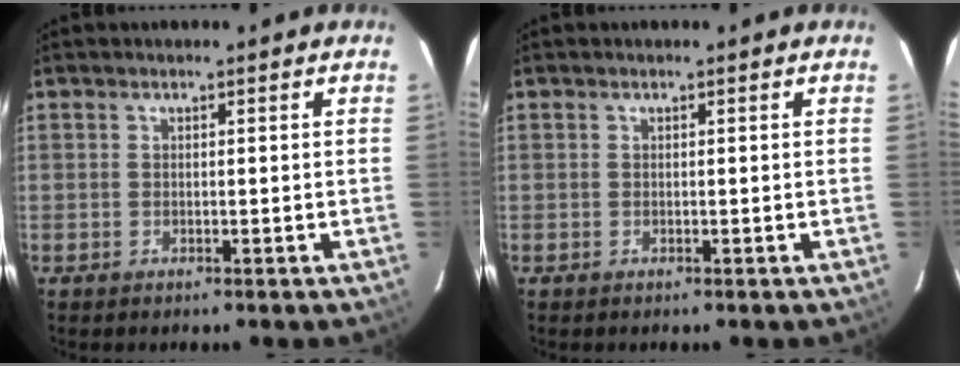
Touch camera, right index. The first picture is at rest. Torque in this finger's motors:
{"motor_torque": [0.00, 0.00, 0.00, 0.00]}